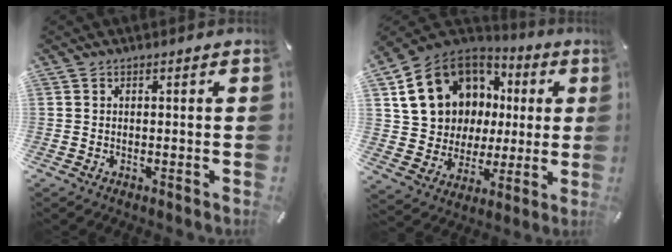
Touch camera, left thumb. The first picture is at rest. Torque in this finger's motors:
{"motor_torque": [2.29, 2.72, 1.56, -1.21, 0.52]}